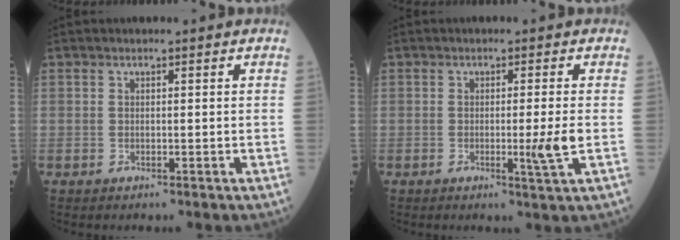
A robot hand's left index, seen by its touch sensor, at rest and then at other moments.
{"total": 3.6, "force": [-0.6, -0.8, 3.5], "torque": [-0.059, -0.011, -0.008]}